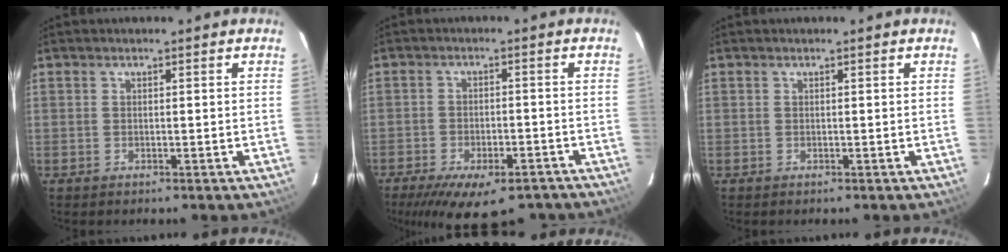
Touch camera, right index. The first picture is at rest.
{"total": 15.4, "force": [-11.3, 6.1, 8.5], "torque": [-0.170, -0.026, -0.161]}
{"total": 0.0}